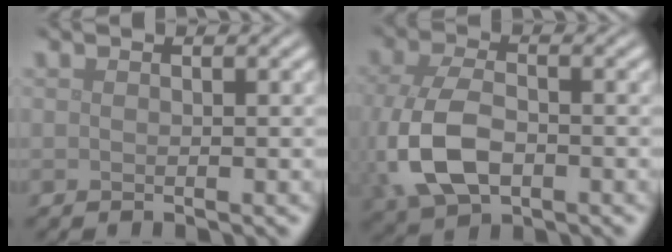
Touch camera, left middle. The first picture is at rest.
{"total": 7.5, "force": [-1.6, 4.7, 5.6], "torque": [-0.143, -0.012, -0.033]}